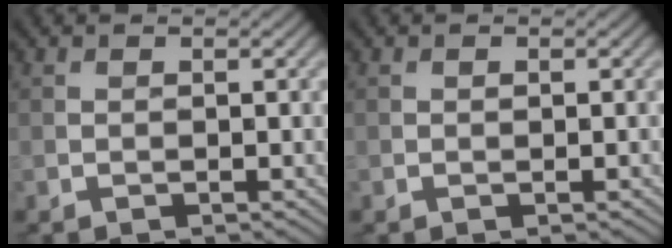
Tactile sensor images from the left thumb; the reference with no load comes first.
{"total": 0.0}